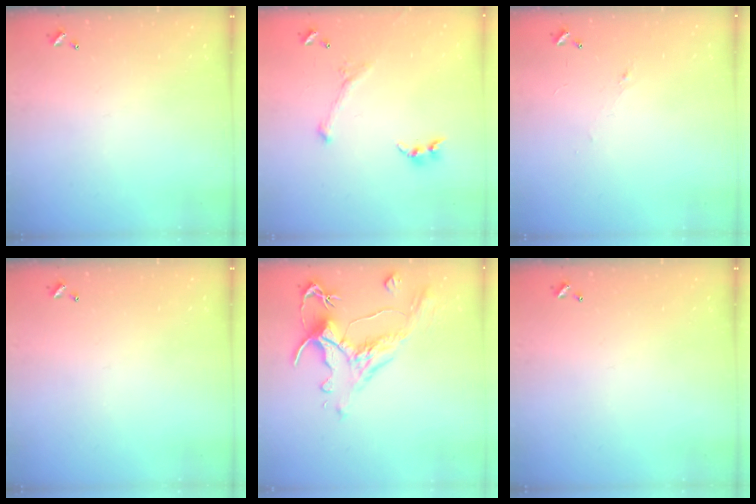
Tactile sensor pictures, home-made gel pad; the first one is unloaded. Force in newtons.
{"total": 2.9, "press": 2.7, "slide": 0.9}
{"total": 0.9, "press": 0.6, "slide": 0.7}
{"total": 0.0}
{"total": 1.5, "press": 0.2, "slide": 1.5}
{"total": 0.0}